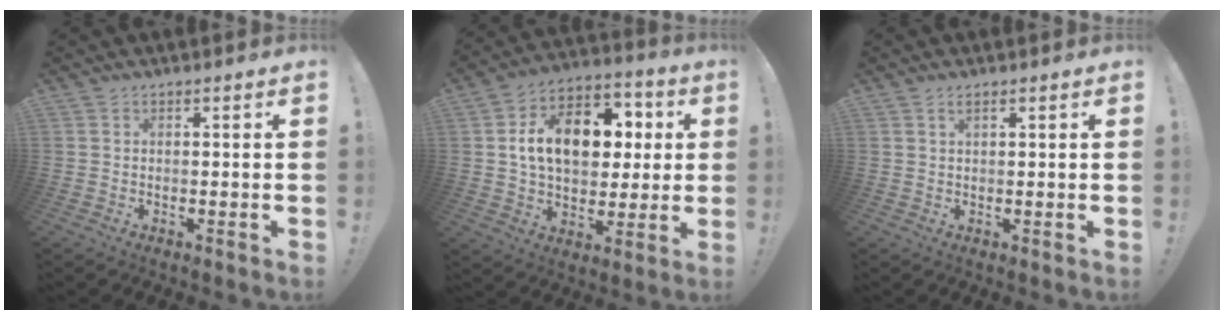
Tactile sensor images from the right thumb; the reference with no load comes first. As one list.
[{"total": 17.4, "force": [3.4, 11.8, 12.3], "torque": [-0.180, 0.003, 0.066]}, {"total": 1.6, "force": [1.1, 0.4, 1.1], "torque": [-0.015, -0.003, 0.019]}]